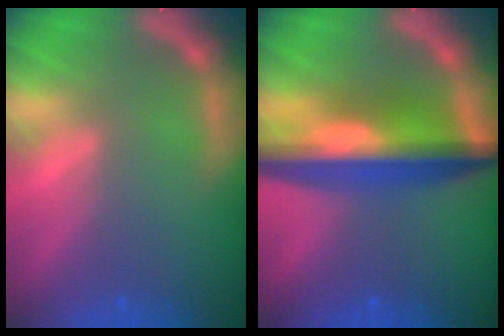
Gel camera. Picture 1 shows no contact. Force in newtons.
{"total": 9.6}